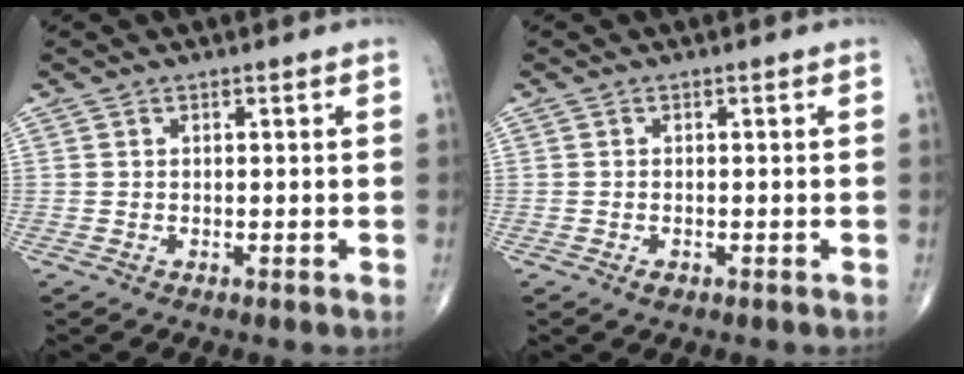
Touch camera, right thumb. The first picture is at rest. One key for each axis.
{"total": 1.1, "fx": -0.6, "fy": 0.6, "fz": 0.7, "tx": -0.010, "ty": -0.001, "tz": -0.009}